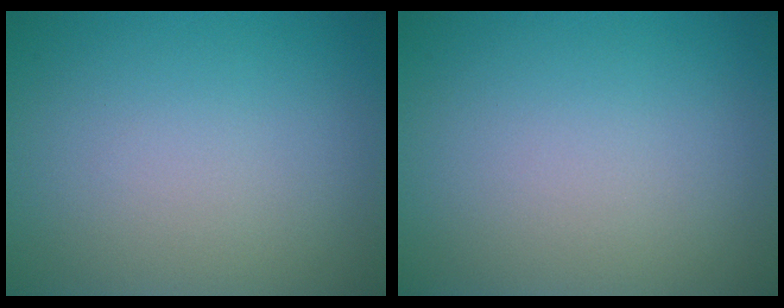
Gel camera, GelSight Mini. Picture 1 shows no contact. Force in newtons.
{"total": 0.0}